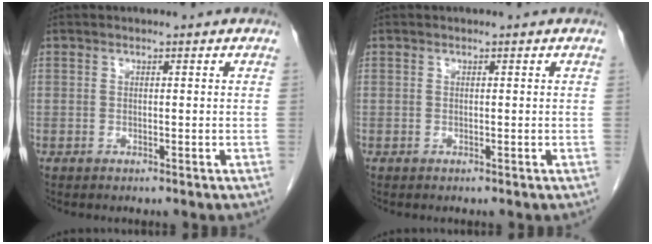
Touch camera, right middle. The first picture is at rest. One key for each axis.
{"total": 0.0}